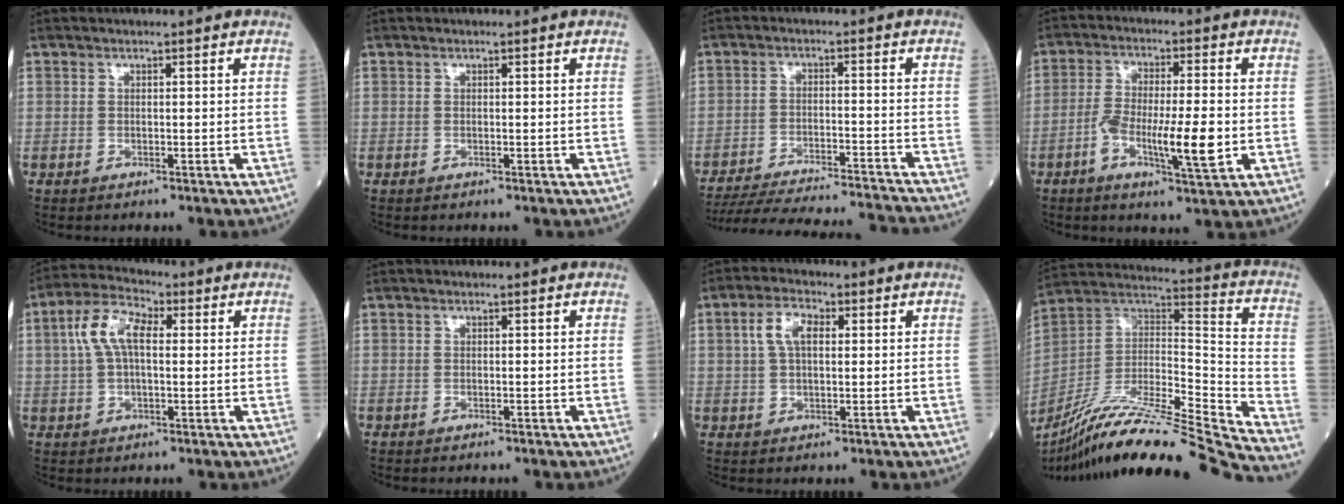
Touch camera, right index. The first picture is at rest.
{"total": 0.0}
{"total": 21.5, "force": [-20.3, 0.8, 7.2], "torque": [-0.122, -0.032, -0.287]}
{"total": 9.5, "force": [-2.5, 1.2, 9.1], "torque": [-0.164, -0.002, -0.044]}
{"total": 7.8, "force": [1.7, 3.4, 6.8], "torque": [-0.151, 0.027, 0.031]}
{"total": 0.0}
{"total": 5.2, "force": [1.5, 2.4, 4.3], "torque": [-0.095, 0.013, 0.030]}
{"total": 27.4, "force": [-24.0, -1.1, 13.1], "torque": [-0.219, -0.026, -0.403]}